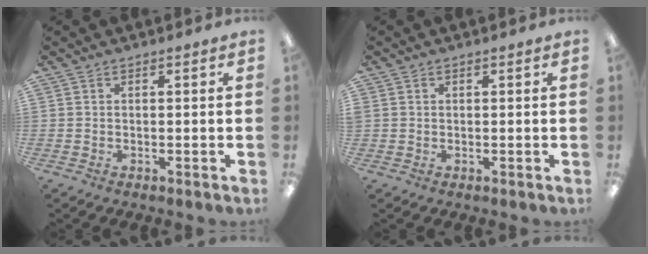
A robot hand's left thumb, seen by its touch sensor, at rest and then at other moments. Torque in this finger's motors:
{"motor_torque": [-0.17, 0.16, 0.18, -0.21, 0.02]}